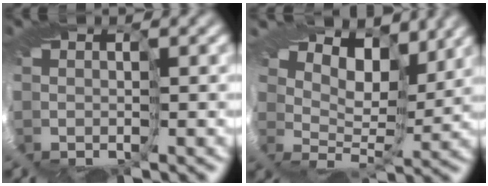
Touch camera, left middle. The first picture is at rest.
{"total": 6.8, "force": [6.0, 1.6, 2.8], "torque": [-0.038, 0.014, 0.057]}